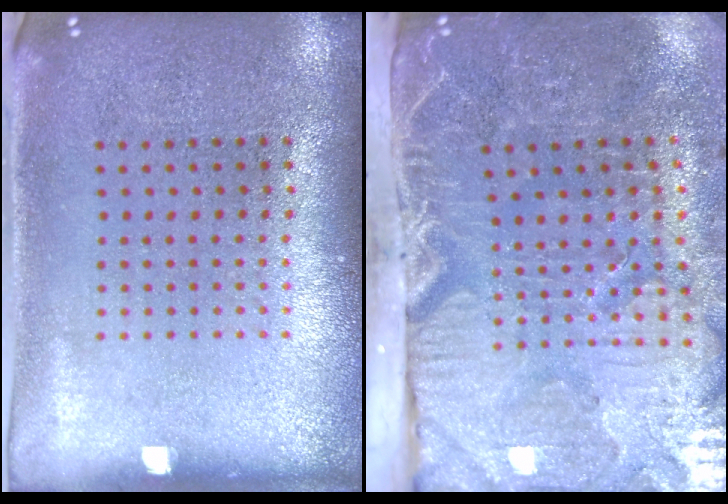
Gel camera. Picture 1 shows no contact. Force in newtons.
{"total": 5.1, "press": 4.3, "slide": 2.7}